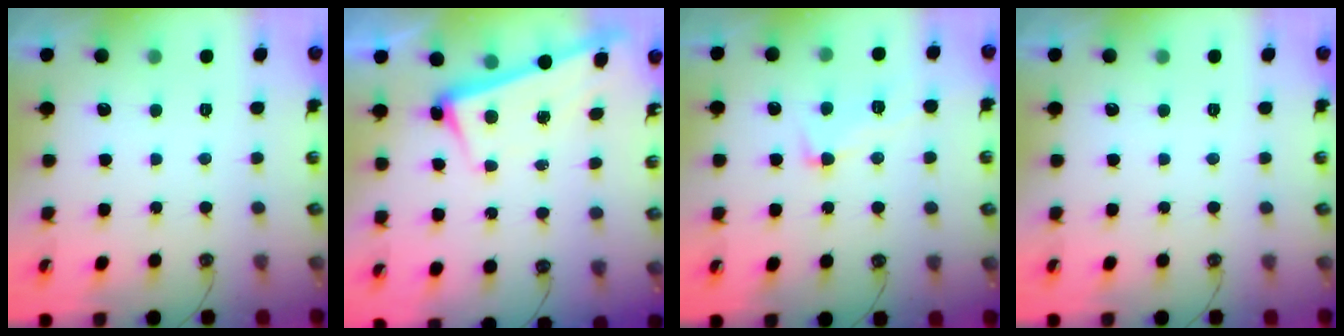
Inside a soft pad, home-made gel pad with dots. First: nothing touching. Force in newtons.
{"total": 2.5, "press": 2.3, "slide": 0.8}
{"total": 3.3, "press": 3.2, "slide": 1.0}
{"total": 0.0}